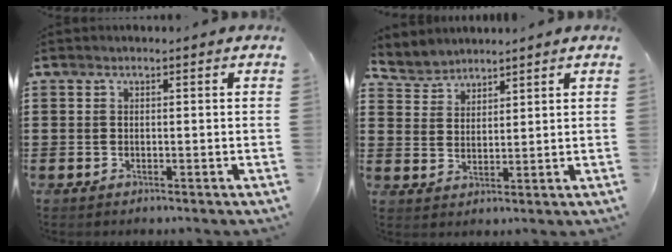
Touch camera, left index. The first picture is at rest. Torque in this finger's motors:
{"motor_torque": [-0.17, -0.51, -0.05, -0.01]}